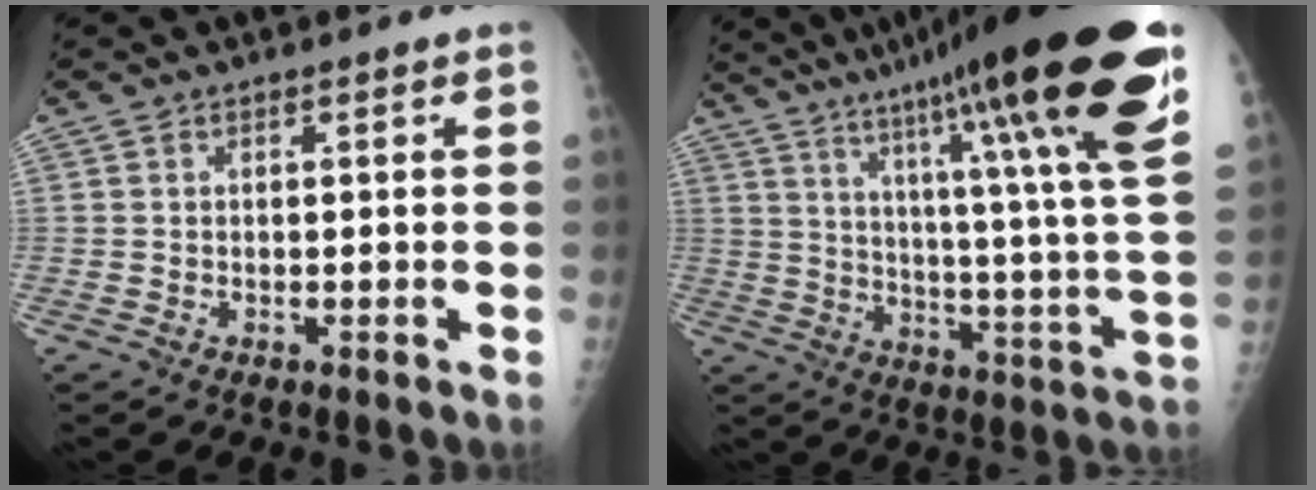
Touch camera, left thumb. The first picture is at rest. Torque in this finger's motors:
{"motor_torque": [1.73, -0.19, 2.10, -0.67, 0.64]}